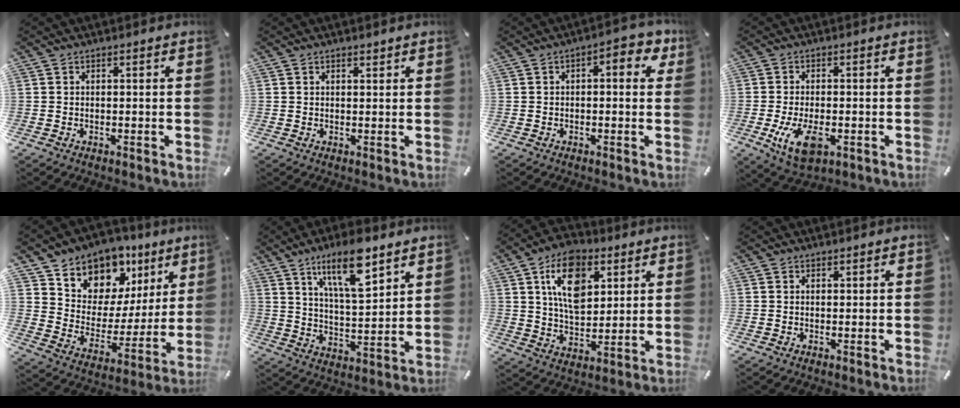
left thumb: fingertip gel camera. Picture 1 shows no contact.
{"total": 0.9, "force": [0.7, 0.5, 0.3], "torque": [-0.007, 0.000, 0.012]}
{"total": 5.2, "force": [0.5, 2.4, 4.6], "torque": [-0.056, 0.001, -0.001]}
{"total": 8.6, "force": [-2.7, 4.9, 6.6], "torque": [-0.133, -0.008, -0.049]}
{"total": 10.8, "force": [8.5, 6.6, -0.6], "torque": [-0.006, -0.104, 0.157]}
{"total": 14.3, "force": [9.5, 4.7, 9.6], "torque": [-0.169, -0.038, 0.161]}
{"total": 14.7, "force": [6.3, 9.1, 9.8], "torque": [-0.157, -0.005, 0.112]}
{"total": 0.8, "force": [0.5, 0.5, 0.1], "torque": [-0.001, 0.000, 0.011]}